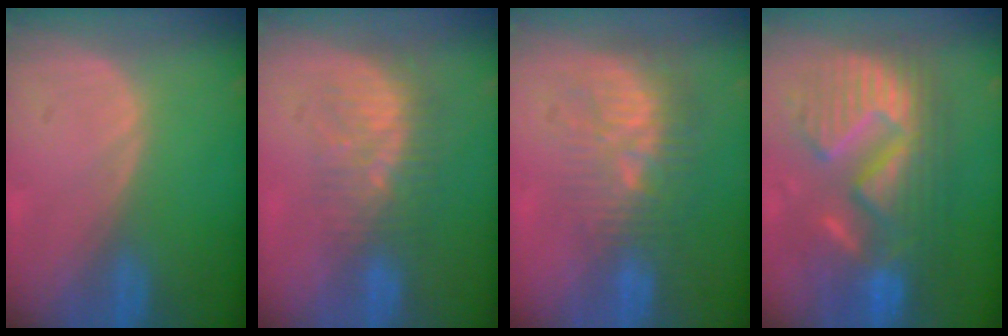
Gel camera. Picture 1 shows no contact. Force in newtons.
{"total": 7.8, "press": 7.0, "slide": 3.3}
{"total": 10.3, "press": 8.9, "slide": 5.1}
{"total": 13.1, "press": 13.0, "slide": 1.2}